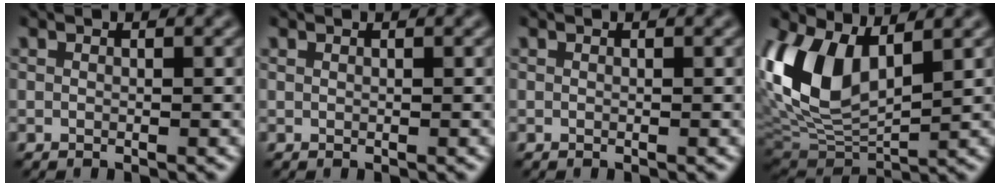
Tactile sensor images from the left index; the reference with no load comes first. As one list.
[{"total": 0.0}, {"total": 0.0}, {"total": 9.5, "force": [2.5, 5.3, 7.5], "torque": [-0.174, -0.008, 0.055]}]